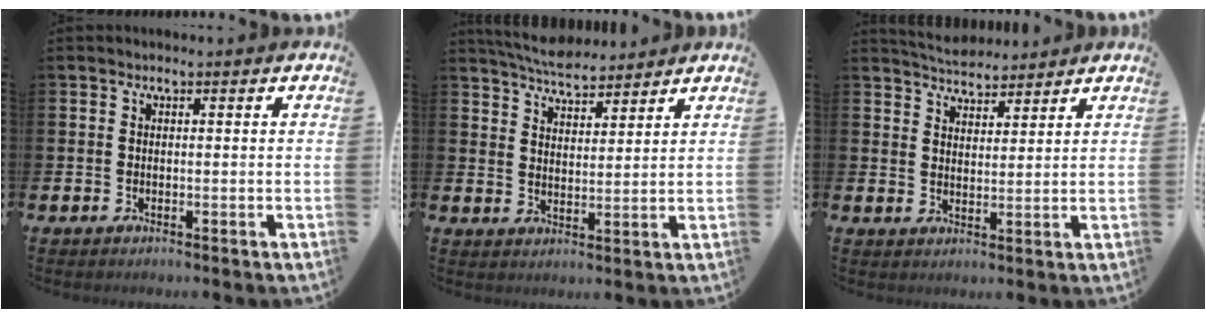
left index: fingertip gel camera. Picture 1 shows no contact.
{"total": 5.3, "force": [5.2, 0.8, 0.8], "torque": [-0.029, -0.026, 0.093]}
{"total": 4.6, "force": [4.5, 0.7, 0.1], "torque": [-0.013, -0.023, 0.082]}